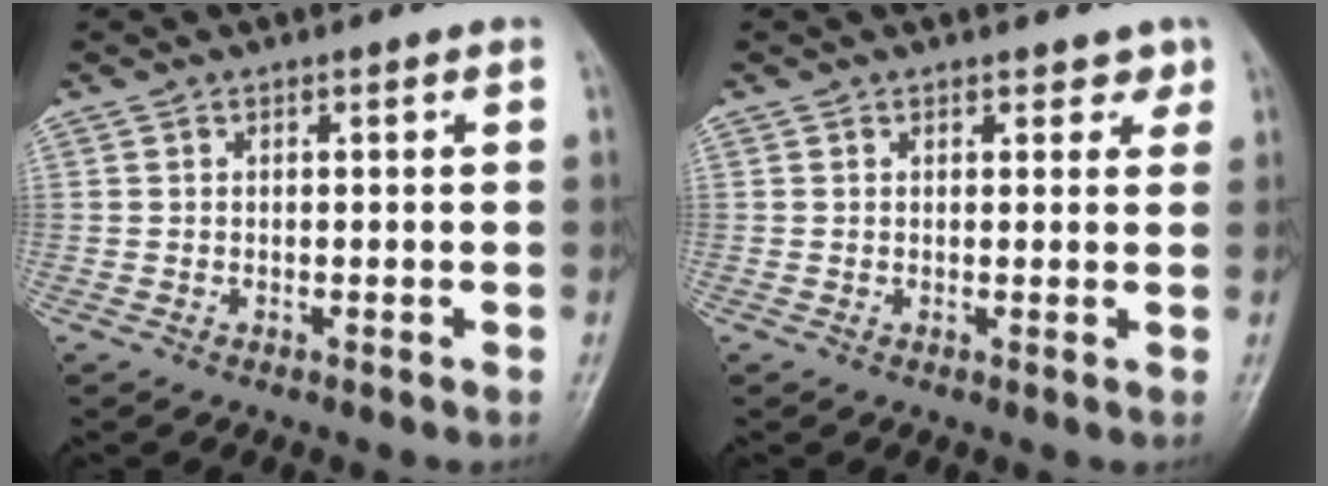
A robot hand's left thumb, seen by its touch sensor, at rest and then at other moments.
{"total": 2.1, "force": [1.5, 1.3, 0.8], "torque": [0.012, -0.005, 0.013]}